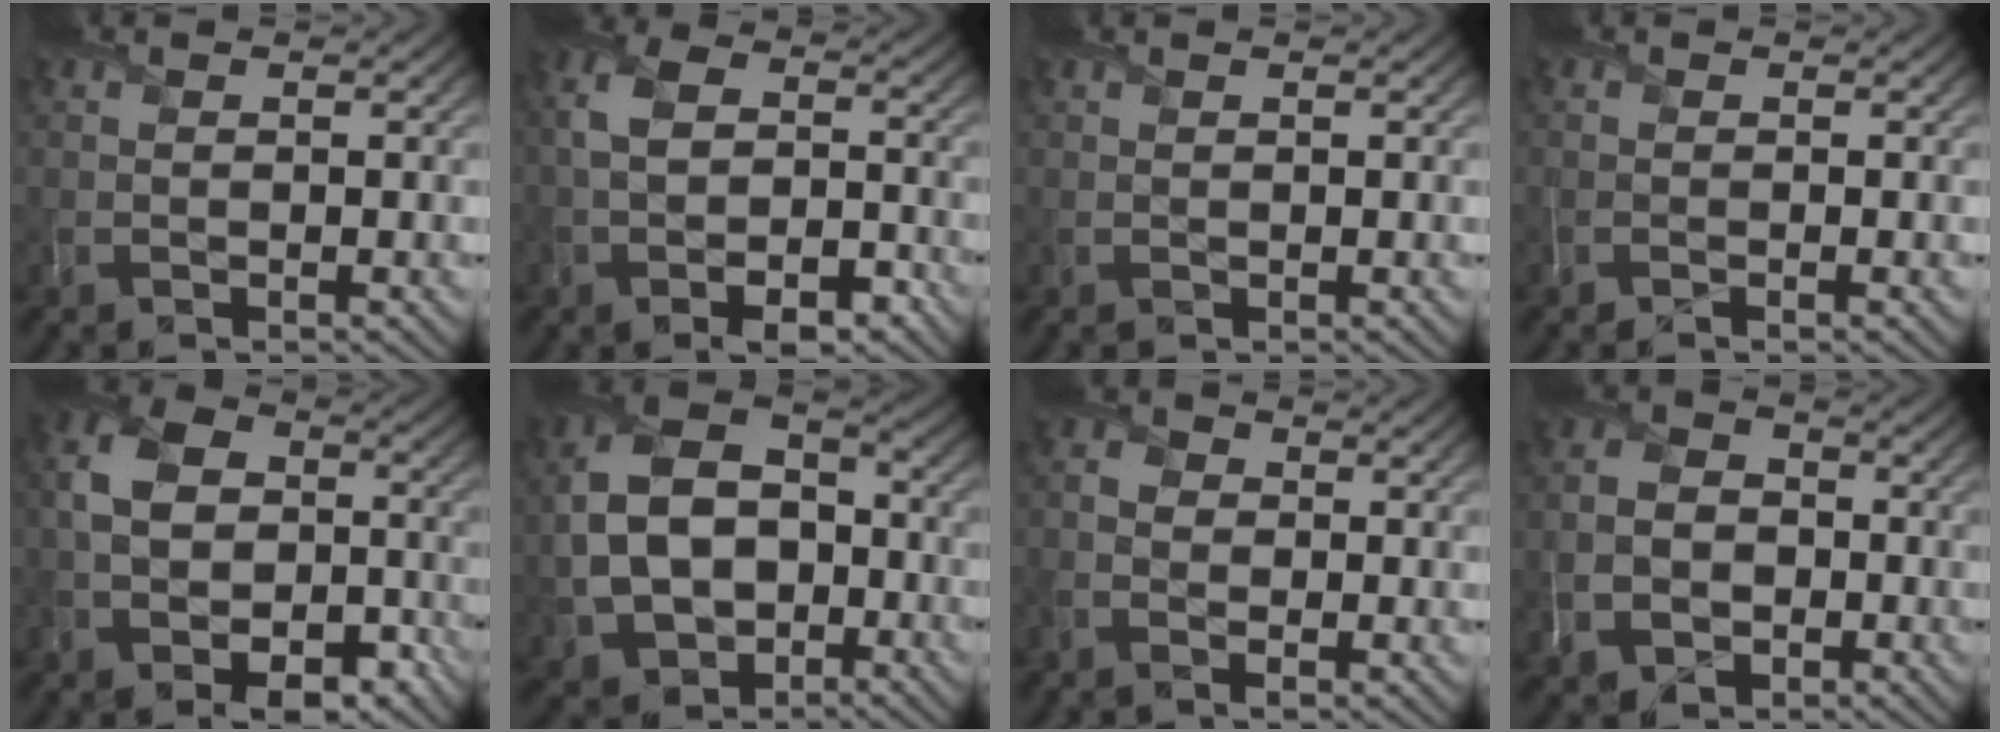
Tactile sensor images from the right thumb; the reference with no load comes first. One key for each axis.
{"total": 9.1, "fx": -2.7, "fy": 5.4, "fz": 6.8, "tx": -0.150, "ty": -0.012, "tz": -0.045}
{"total": 0.0}
{"total": 0.9, "fx": -0.7, "fy": 0.1, "fz": 0.6, "tx": -0.014, "ty": -0.003, "tz": -0.019}
{"total": 14.7, "fx": -5.2, "fy": 9.9, "fz": 9.5, "tx": -0.194, "ty": -0.037, "tz": -0.072}
{"total": 14.5, "fx": -2.6, "fy": 10.1, "fz": 10.1, "tx": -0.227, "ty": -0.017, "tz": -0.046}
{"total": 3.7, "fx": -1.4, "fy": 2.5, "fz": 2.4, "tx": -0.054, "ty": -0.006, "tz": -0.034}
{"total": 6.5, "fx": -2.4, "fy": 5.0, "fz": 3.3, "tx": -0.077, "ty": -0.017, "tz": -0.050}